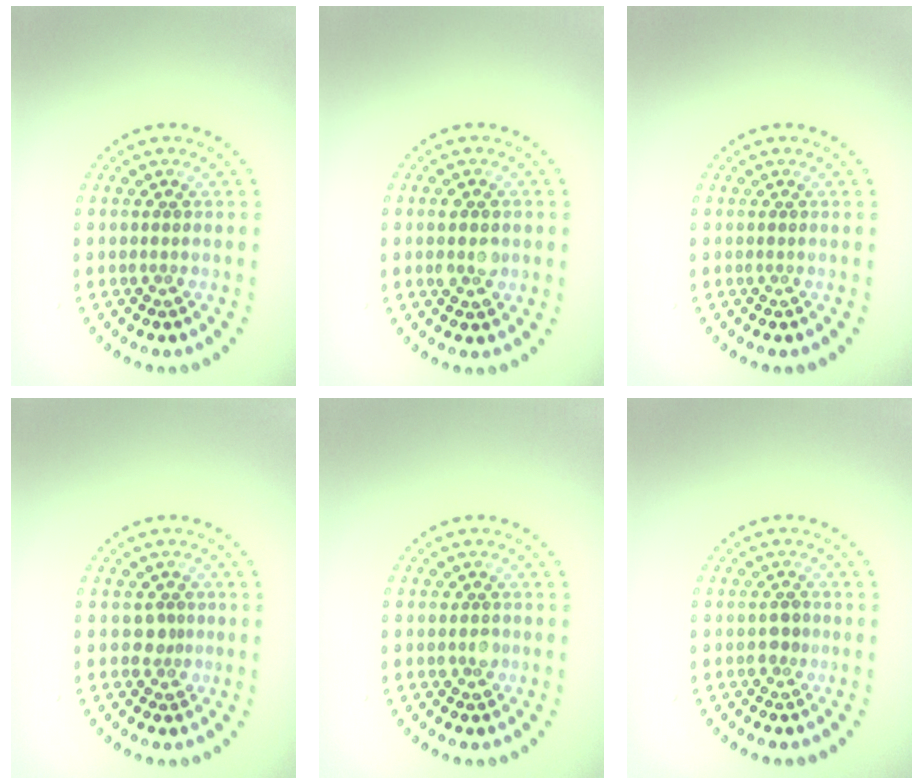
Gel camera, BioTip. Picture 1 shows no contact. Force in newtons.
{"total": 2.8, "press": 2.8, "slide": 0.2}
{"total": 0.0}
{"total": 1.4, "press": 1.1, "slide": 0.9}
{"total": 1.0, "press": 0.9, "slide": 0.4}
{"total": 1.2, "press": 1.1, "slide": 0.3}